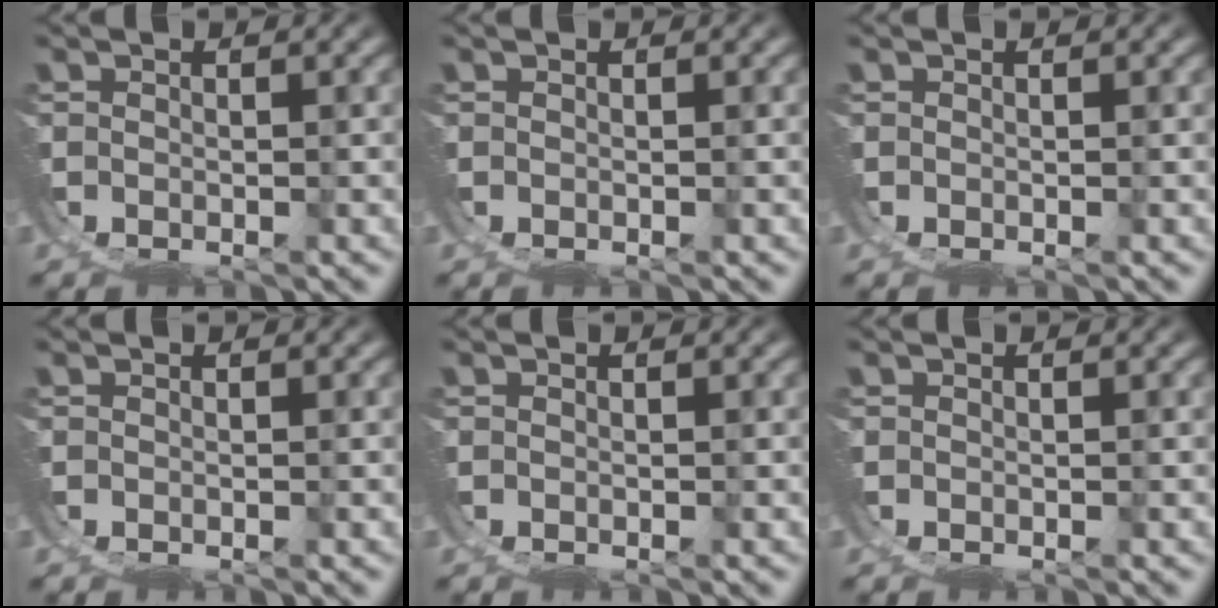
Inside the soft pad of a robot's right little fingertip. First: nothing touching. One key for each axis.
{"total": 0.0}
{"total": 0.0}
{"total": 0.0}
{"total": 0.0}
{"total": 0.0}